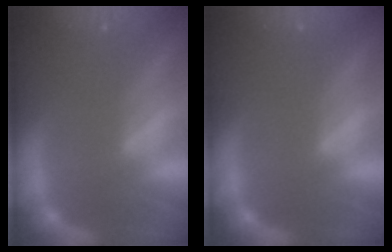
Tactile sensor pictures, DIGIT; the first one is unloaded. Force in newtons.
{"total": 0.0}